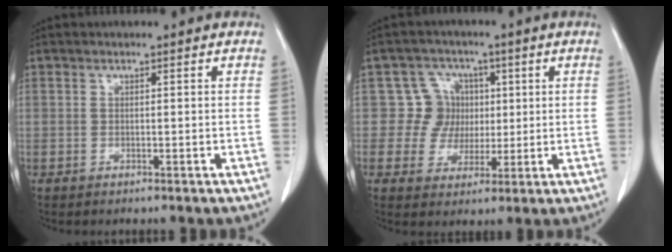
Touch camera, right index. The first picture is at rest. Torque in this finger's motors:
{"motor_torque": [0.00, -0.04, 0.00, -0.03]}